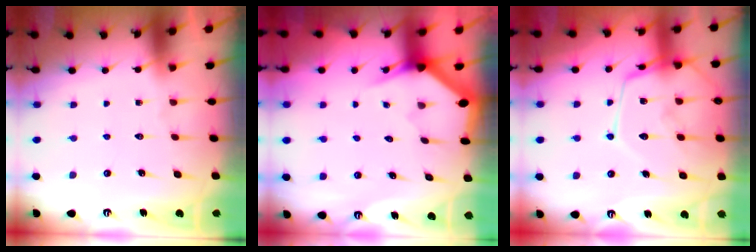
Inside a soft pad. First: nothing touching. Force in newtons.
{"total": 3.0, "press": 3.0, "slide": 0.1}
{"total": 15.3, "press": 15.3, "slide": 1.4}